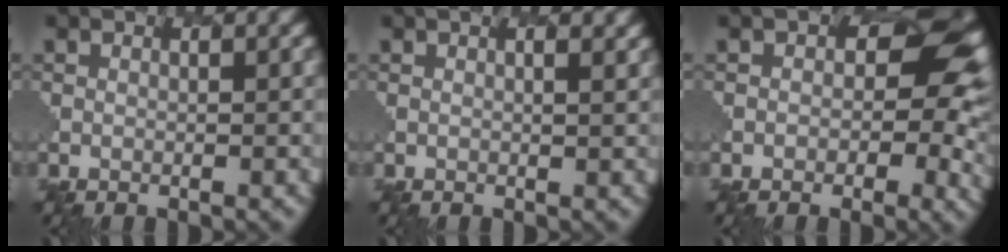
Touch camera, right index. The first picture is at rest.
{"total": 1.1, "force": [1.0, -0.1, 0.2], "torque": [0.006, 0.018, -0.006]}
{"total": 5.3, "force": [0.9, 4.2, 3.1], "torque": [-0.037, 0.003, -0.011]}